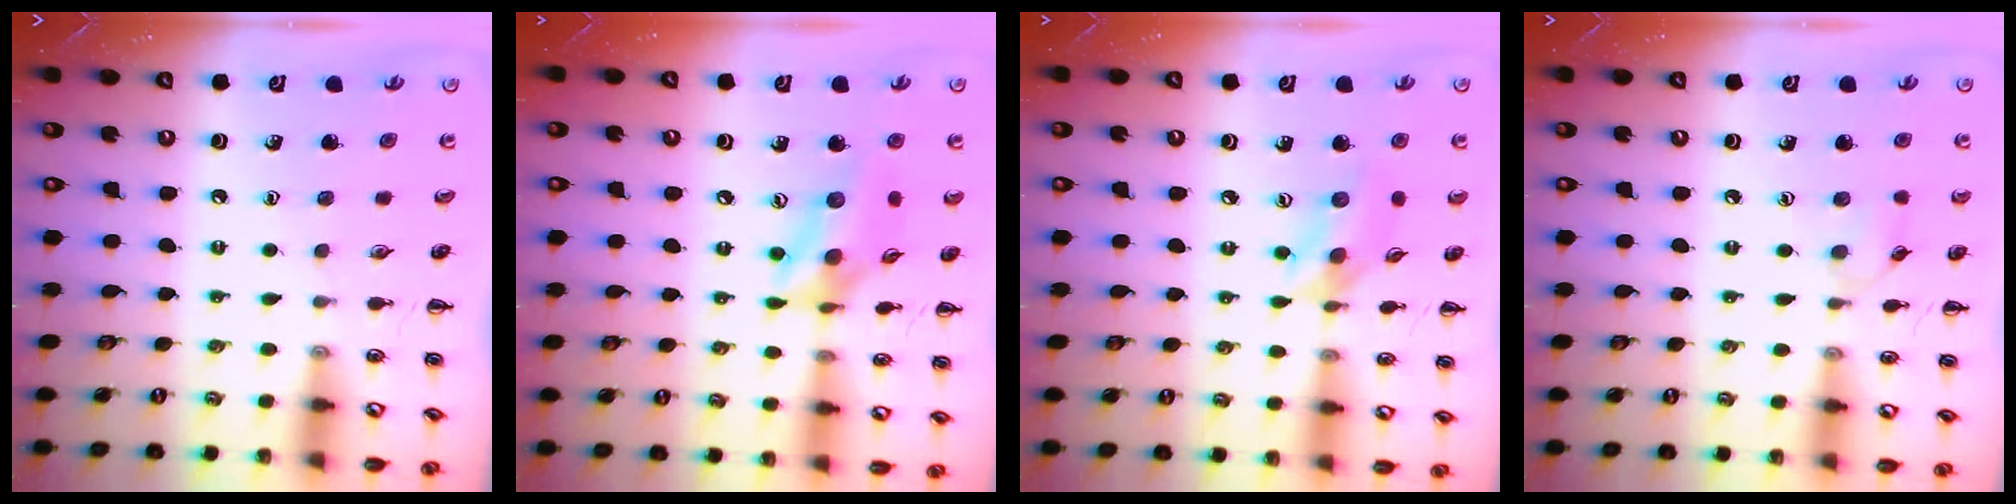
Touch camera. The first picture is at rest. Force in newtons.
{"total": 13.2, "press": 12.9, "slide": 2.9}
{"total": 8.1, "press": 8.0, "slide": 1.2}
{"total": 5.4, "press": 5.0, "slide": 2.0}